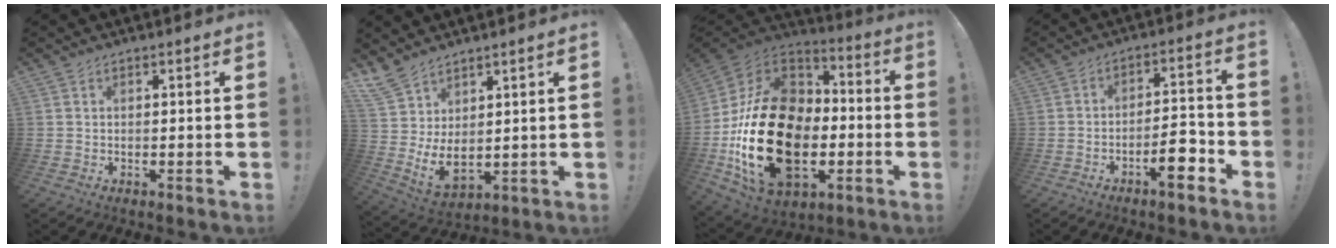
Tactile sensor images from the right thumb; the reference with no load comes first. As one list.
[{"total": 8.4, "force": [4.4, 4.4, 5.7], "torque": [-0.111, -0.049, 0.092]}, {"total": 31.3, "force": [-6.1, 21.0, 22.4], "torque": [-0.444, 0.030, -0.074]}, {"total": 8.8, "force": [-5.1, 2.8, 6.6], "torque": [-0.078, 0.028, -0.089]}]